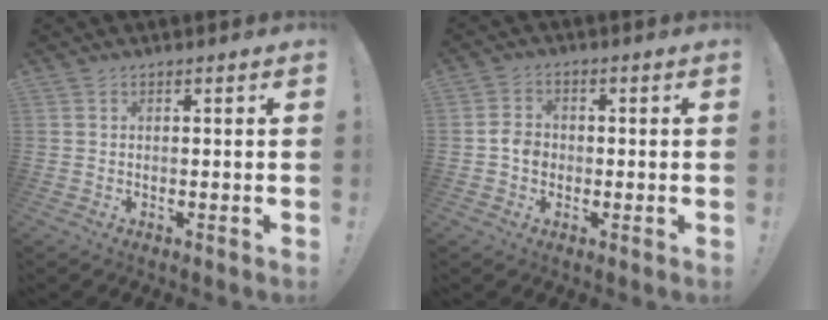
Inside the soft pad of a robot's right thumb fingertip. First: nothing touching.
{"total": 4.9, "force": [-1.3, 4.1, 2.5], "torque": [-0.028, 0.008, -0.023]}